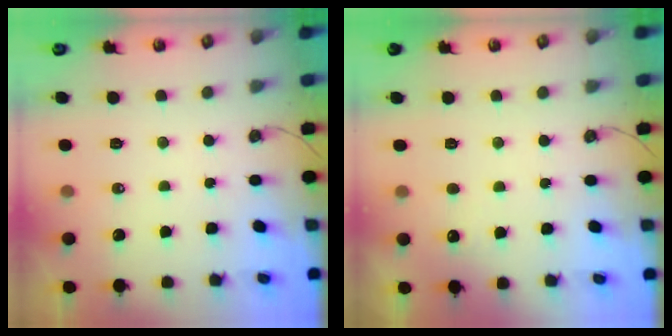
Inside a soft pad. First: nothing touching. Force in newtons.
{"total": 2.1, "press": 1.9, "slide": 0.9}